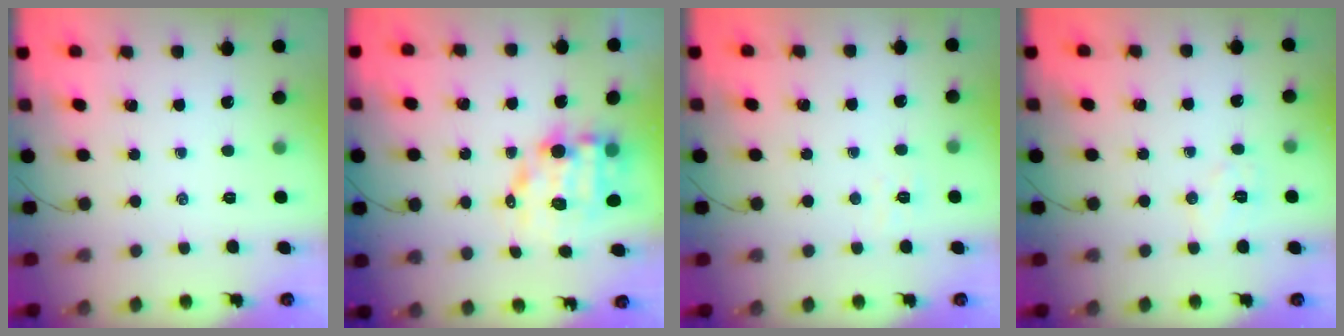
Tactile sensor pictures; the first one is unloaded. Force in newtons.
{"total": 9.7, "press": 9.3, "slide": 2.6}
{"total": 3.6, "press": 3.5, "slide": 1.0}
{"total": 5.7, "press": 5.6, "slide": 0.9}